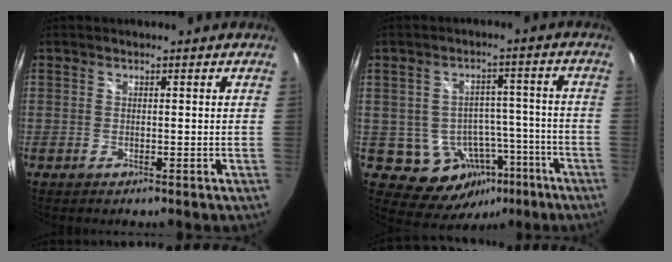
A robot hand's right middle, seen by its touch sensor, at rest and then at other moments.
{"total": 10.5, "force": [-4.8, 8.3, 4.1], "torque": [-0.072, 0.032, -0.033]}